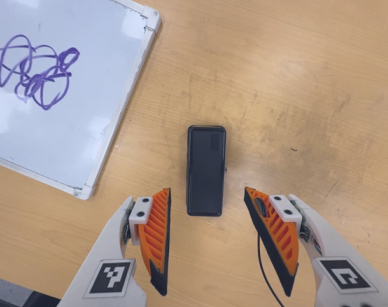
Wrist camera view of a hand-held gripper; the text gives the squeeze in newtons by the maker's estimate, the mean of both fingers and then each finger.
{"total": 0.0}